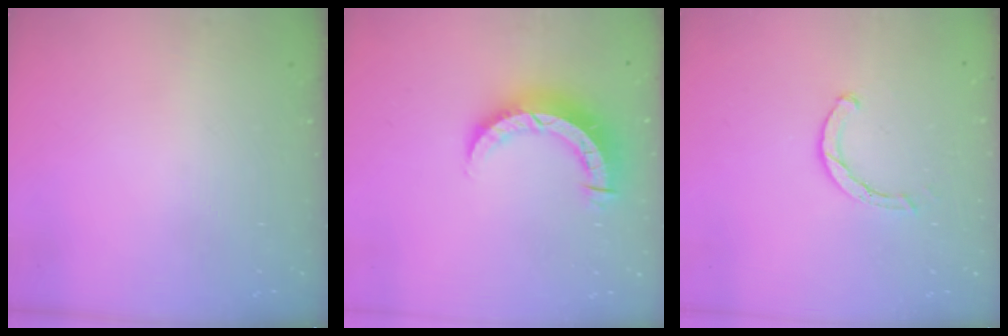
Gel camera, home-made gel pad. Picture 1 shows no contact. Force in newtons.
{"total": 8.3, "press": 8.2, "slide": 1.1}
{"total": 1.6, "press": 1.6, "slide": 0.2}